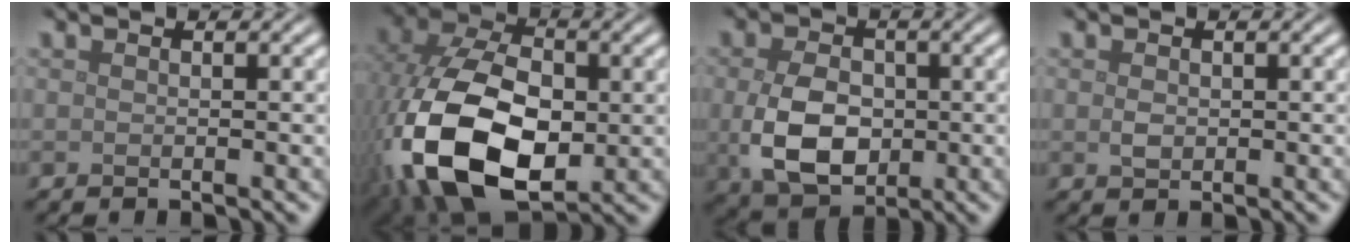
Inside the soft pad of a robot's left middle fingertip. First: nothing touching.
{"total": 15.6, "force": [-3.6, 10.0, 11.5], "torque": [-0.261, -0.029, -0.062]}
{"total": 6.5, "force": [-0.6, 4.6, 4.6], "torque": [-0.103, -0.013, -0.008]}
{"total": 1.1, "force": [0.1, 0.8, 0.8], "torque": [-0.017, -0.003, 0.002]}